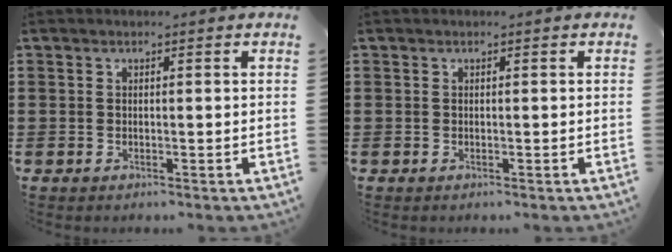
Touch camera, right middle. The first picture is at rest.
{"total": 0.0}